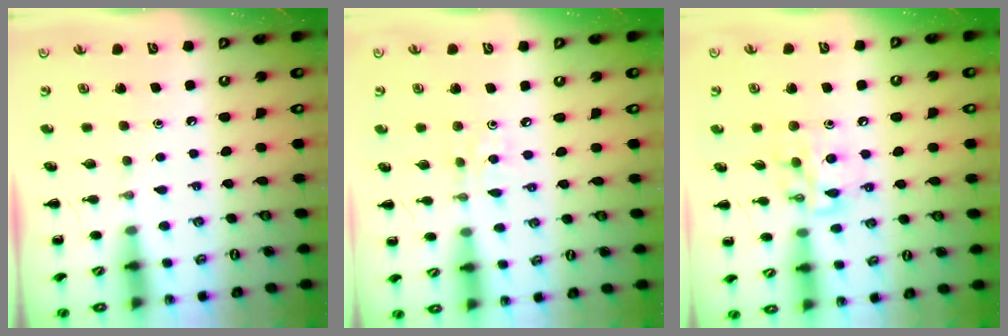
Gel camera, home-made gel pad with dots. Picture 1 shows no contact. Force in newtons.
{"total": 2.0, "press": 1.9, "slide": 0.6}
{"total": 10.4, "press": 10.3, "slide": 1.1}